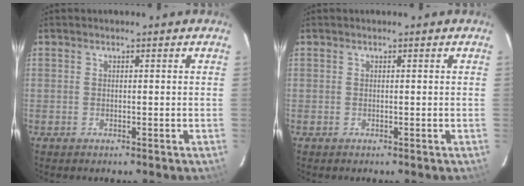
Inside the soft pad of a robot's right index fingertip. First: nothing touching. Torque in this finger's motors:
{"motor_torque": [2.14, 0.00, -0.03, -0.01]}